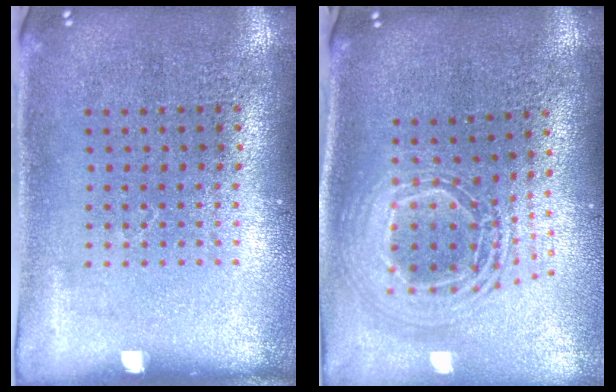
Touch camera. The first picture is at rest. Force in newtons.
{"total": 2.3, "press": 1.7, "slide": 1.6}